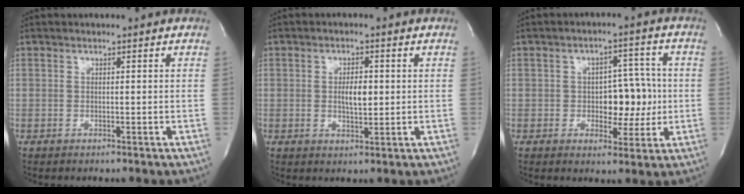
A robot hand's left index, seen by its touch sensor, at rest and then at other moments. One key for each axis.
{"total": 3.3, "fx": -0.1, "fy": 1.3, "fz": 3.0, "tx": -0.050, "ty": -0.004, "tz": -0.002}
{"total": 6.7, "fx": -0.9, "fy": 4.0, "fz": 5.4, "tx": -0.067, "ty": 0.014, "tz": -0.011}